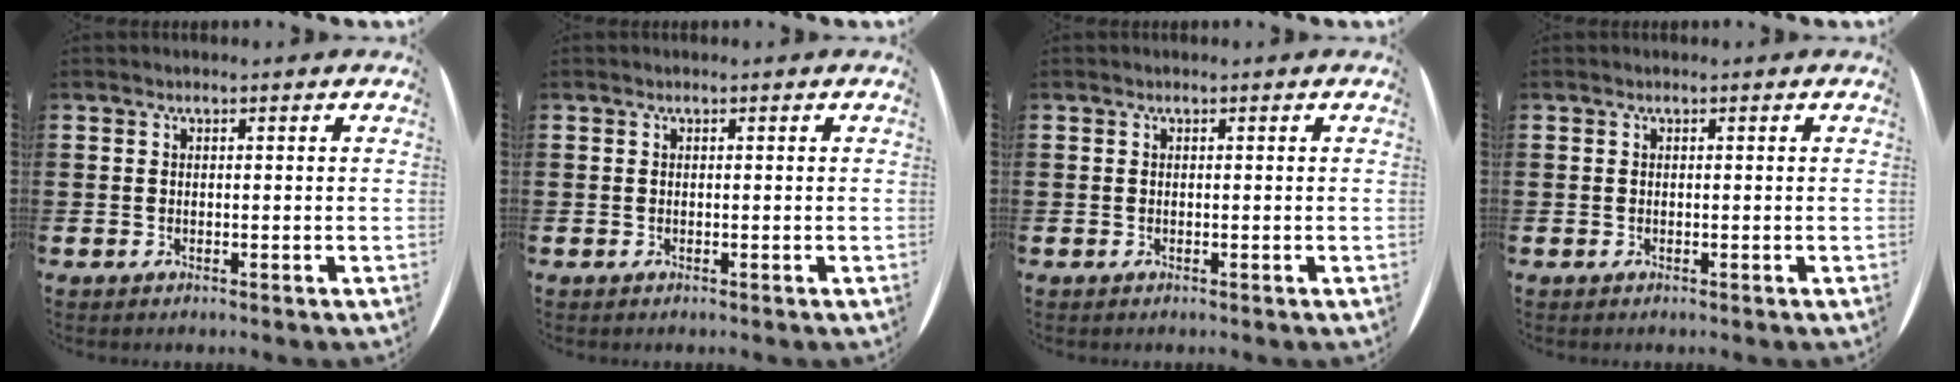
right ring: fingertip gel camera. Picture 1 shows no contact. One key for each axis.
{"total": 0.0}
{"total": 0.0}
{"total": 0.0}